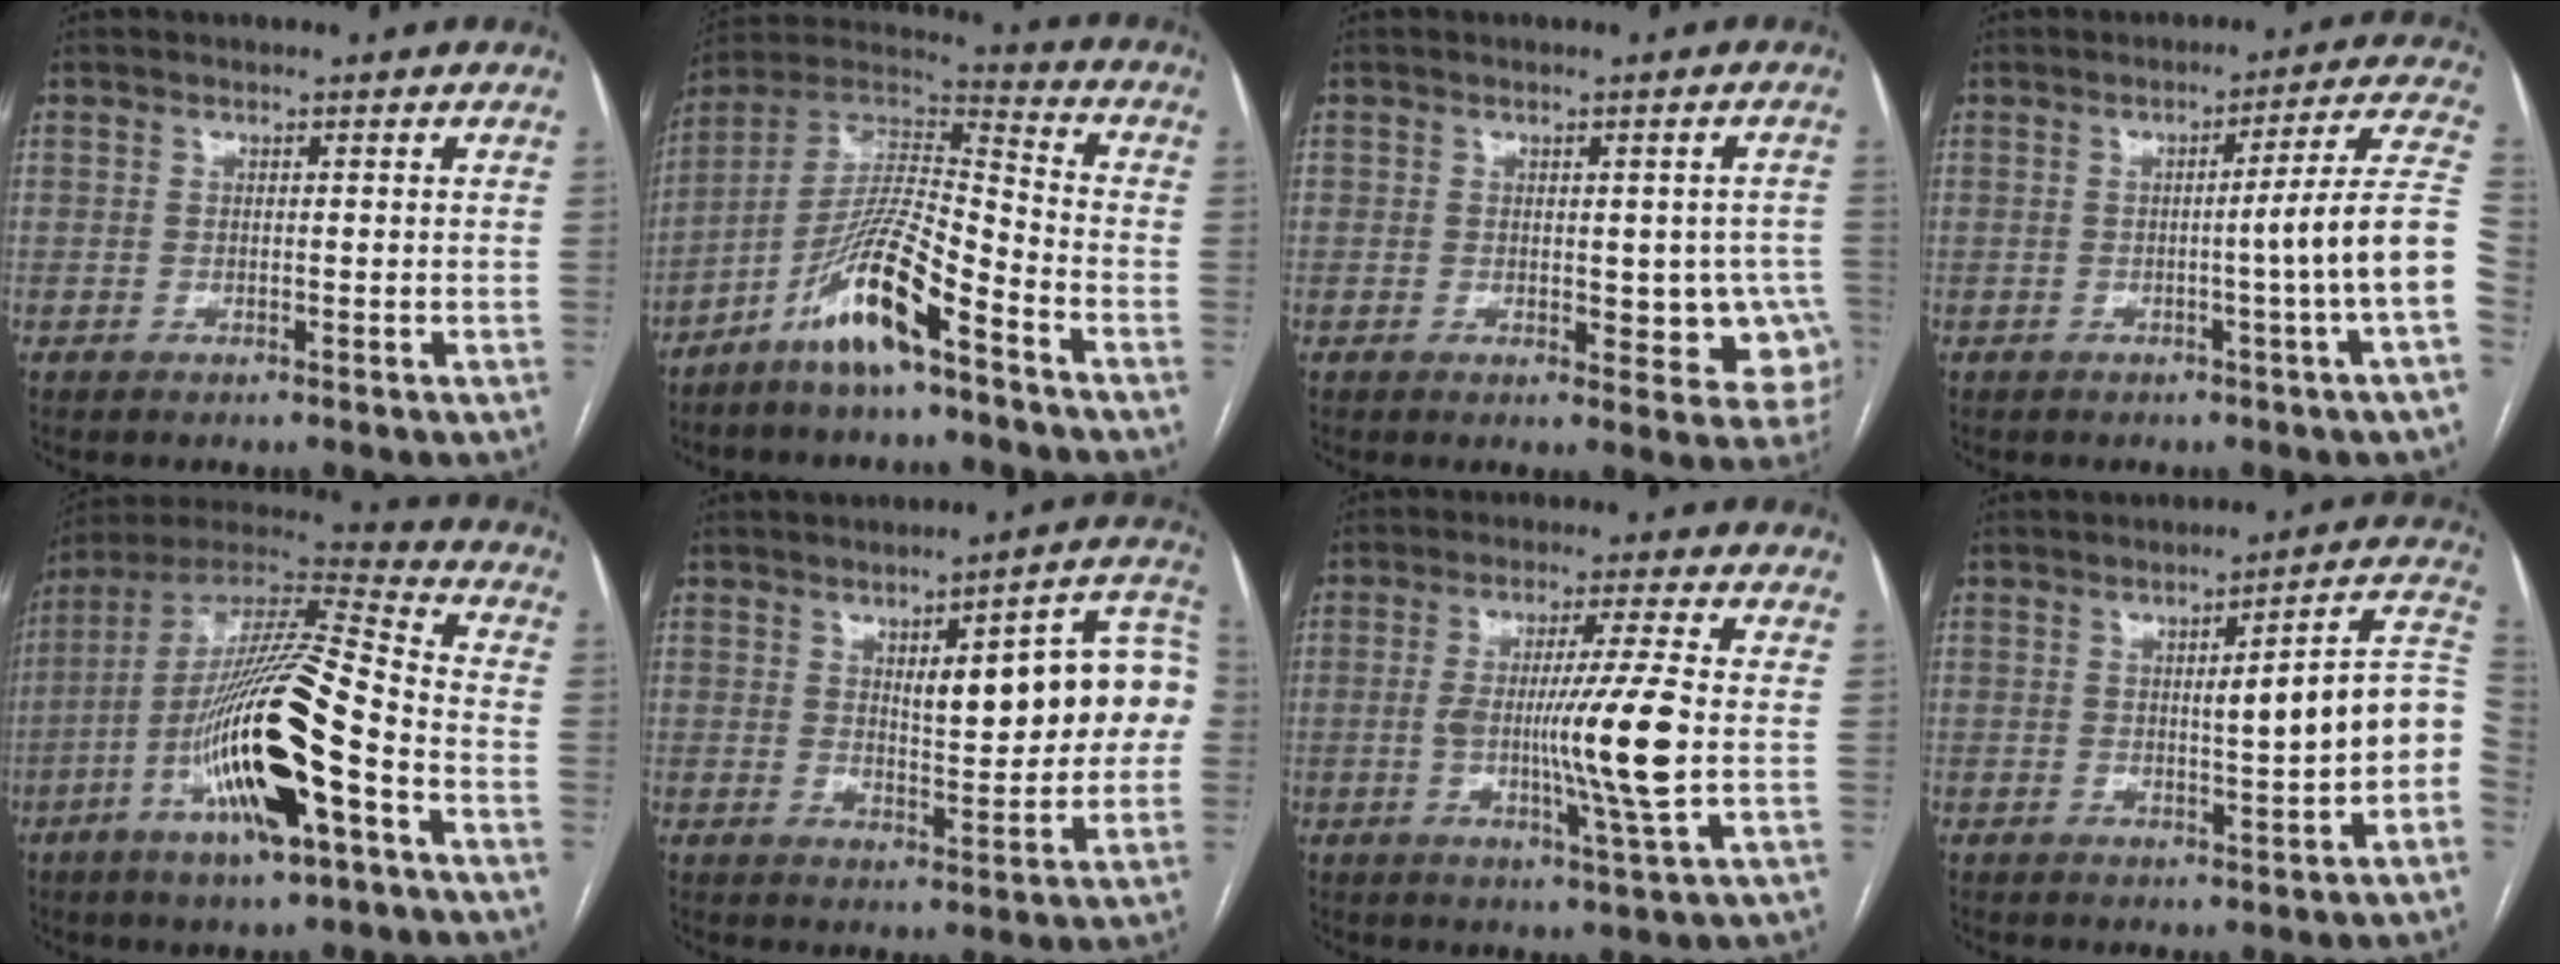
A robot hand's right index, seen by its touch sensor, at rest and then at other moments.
{"total": 13.1, "force": [-7.9, 1.5, 10.3], "torque": [-0.203, 0.004, -0.152]}
{"total": 8.2, "force": [-1.1, 4.5, 6.8], "torque": [-0.053, 0.015, -0.006]}
{"total": 10.9, "force": [-2.1, -2.5, 10.4], "torque": [-0.125, 0.007, -0.032]}
{"total": 21.8, "force": [-7.6, 2.6, 20.2], "torque": [-0.386, -0.019, -0.134]}
{"total": 14.0, "force": [2.1, 3.4, 13.5], "torque": [-0.172, 0.032, 0.030]}
{"total": 10.7, "force": [-0.9, -1.2, 10.6], "torque": [-0.190, -0.016, -0.017]}
{"total": 10.9, "force": [-0.9, 0.7, 10.9], "torque": [-0.130, 0.023, -0.014]}